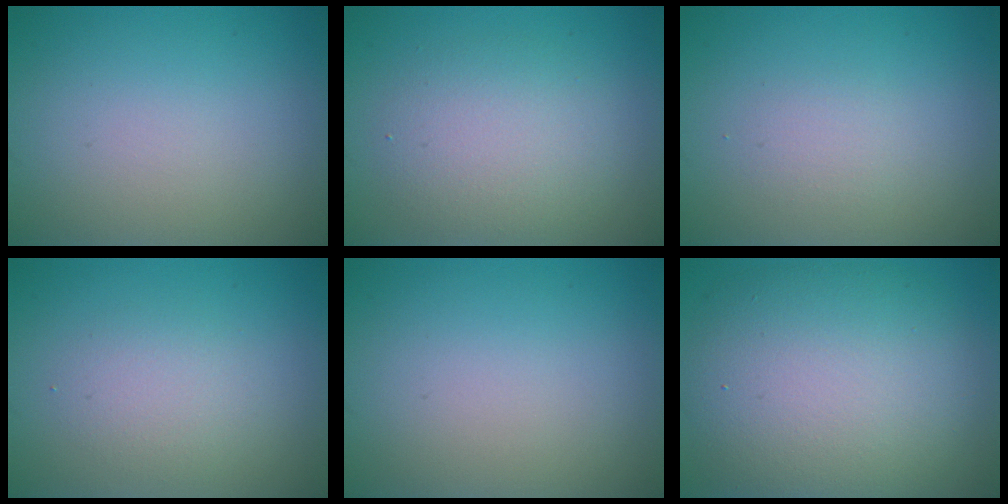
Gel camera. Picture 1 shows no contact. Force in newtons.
{"total": 4.2, "press": 4.2, "slide": 0.1}
{"total": 1.1, "press": 1.1, "slide": 0.1}
{"total": 2.2, "press": 2.1, "slide": 0.2}
{"total": 0.0}
{"total": 10.6, "press": 10.6, "slide": 1.0}